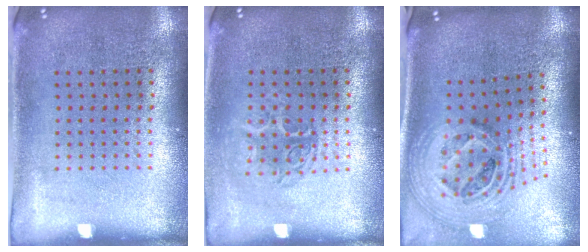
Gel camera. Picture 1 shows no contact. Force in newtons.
{"total": 1.2, "press": 1.1, "slide": 0.5}
{"total": 2.7, "press": 1.9, "slide": 1.9}